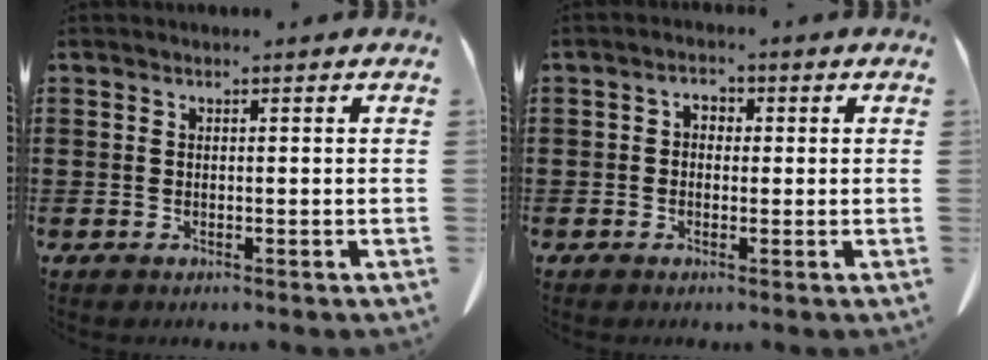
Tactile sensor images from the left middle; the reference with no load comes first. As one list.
[{"total": 1.7, "force": [-0.5, 1.3, 1.0], "torque": [-0.022, 0.010, -0.013]}]